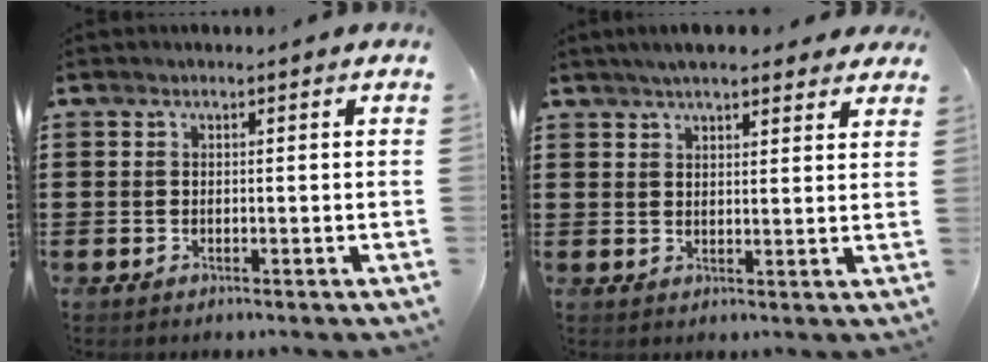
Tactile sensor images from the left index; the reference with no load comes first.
{"total": 4.9, "force": [4.2, 1.0, 2.3], "torque": [-0.054, 0.000, 0.078]}